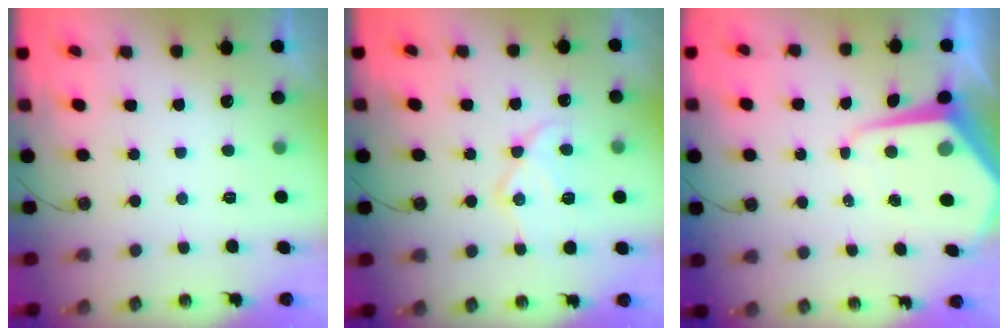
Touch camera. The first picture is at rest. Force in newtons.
{"total": 13.9, "press": 13.8, "slide": 1.0}
{"total": 8.4, "press": 8.3, "slide": 0.7}